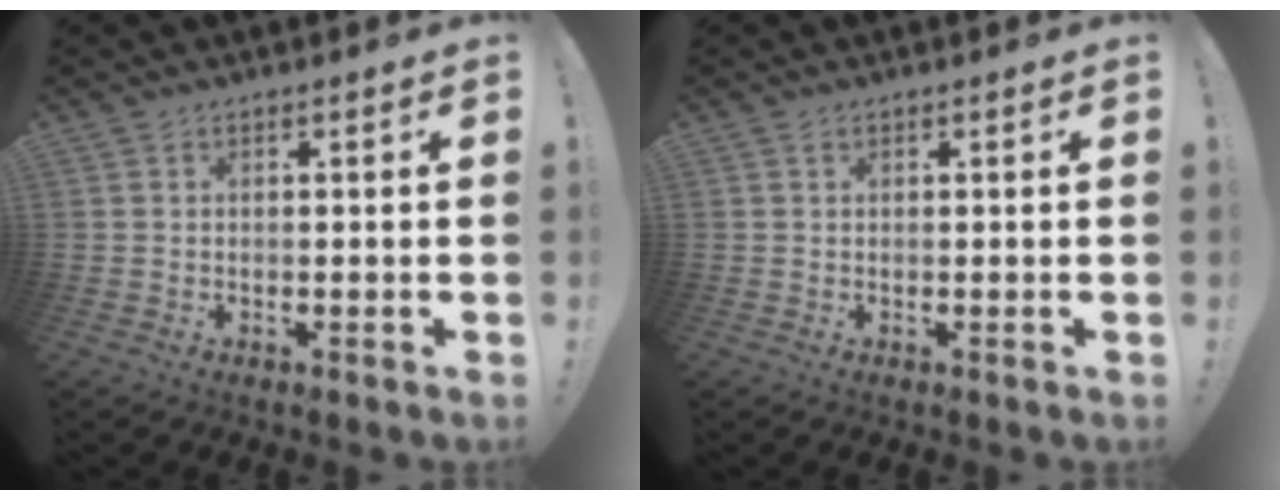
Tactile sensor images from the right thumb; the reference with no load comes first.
{"total": 0.6, "force": [0.4, 0.3, 0.1], "torque": [0.001, -0.001, 0.007]}